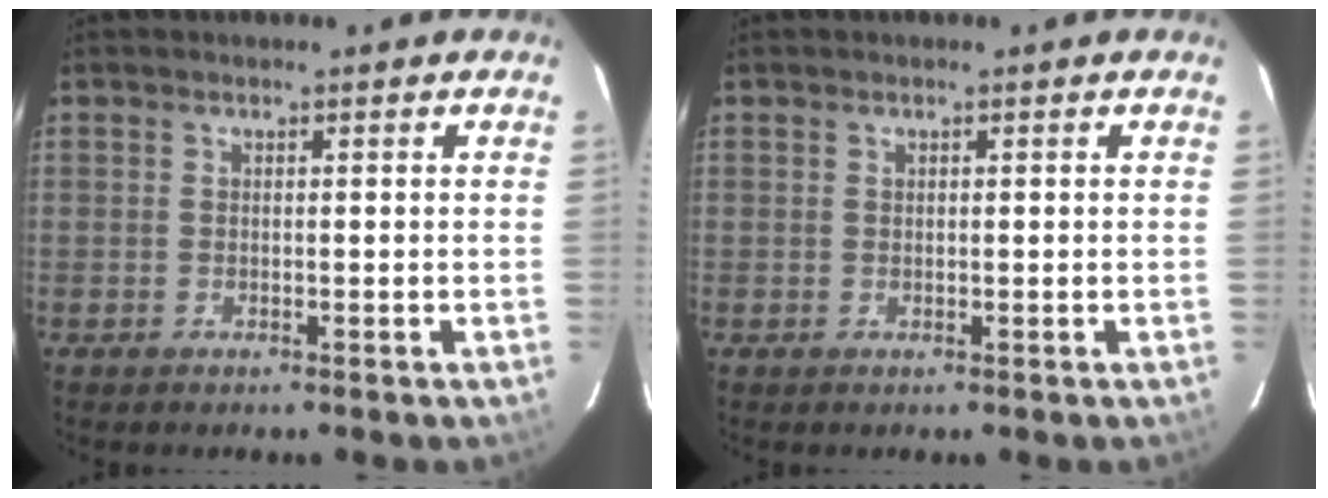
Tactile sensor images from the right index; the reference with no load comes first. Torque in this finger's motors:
{"motor_torque": [-0.15, -0.11, -0.03, -0.01]}